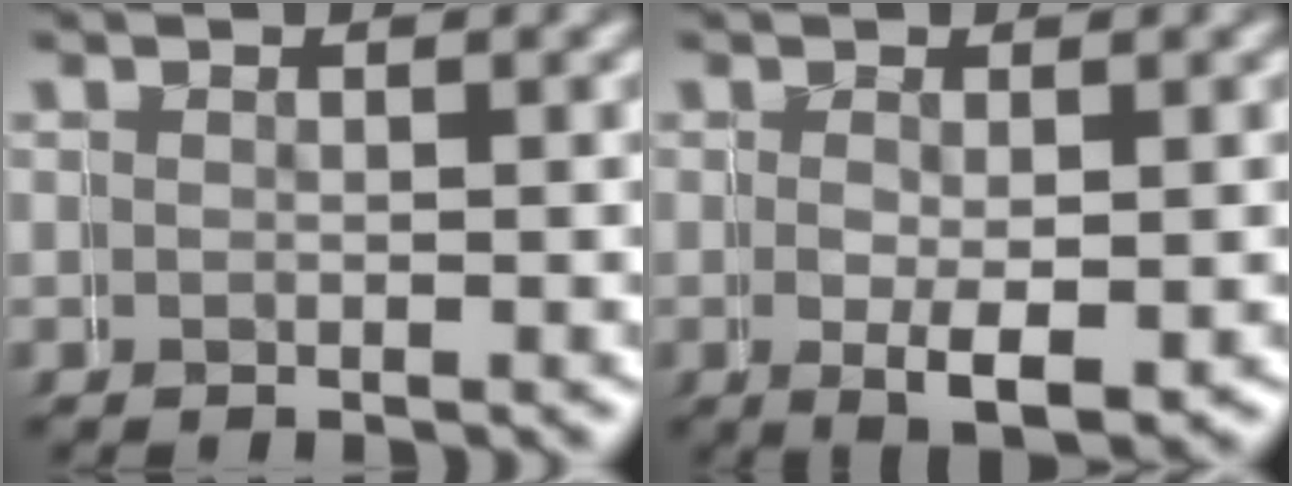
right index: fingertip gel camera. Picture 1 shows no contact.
{"total": 3.3, "force": [-0.5, 1.2, 3.0], "torque": [-0.046, -0.009, 0.004]}